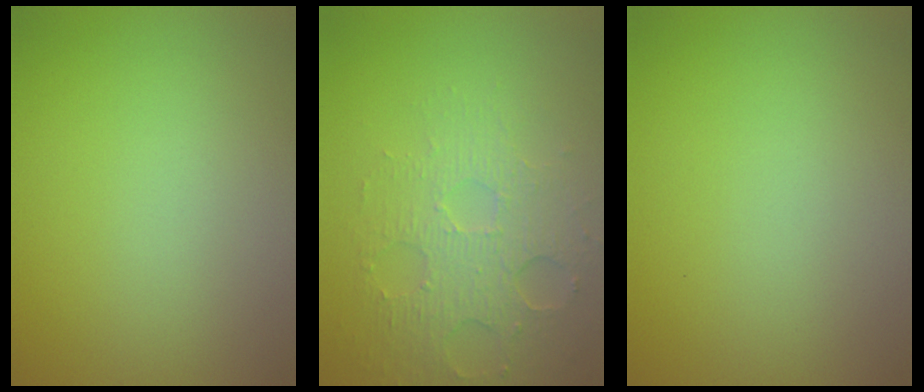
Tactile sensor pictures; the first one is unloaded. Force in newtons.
{"total": 3.6, "press": 3.2, "slide": 1.6}
{"total": 0.0}